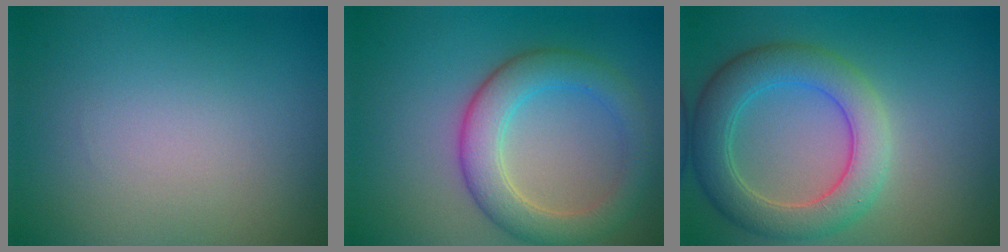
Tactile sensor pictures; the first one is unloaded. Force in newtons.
{"total": 5.0, "press": 5.0, "slide": 0.1}
{"total": 5.8, "press": 5.8, "slide": 0.4}